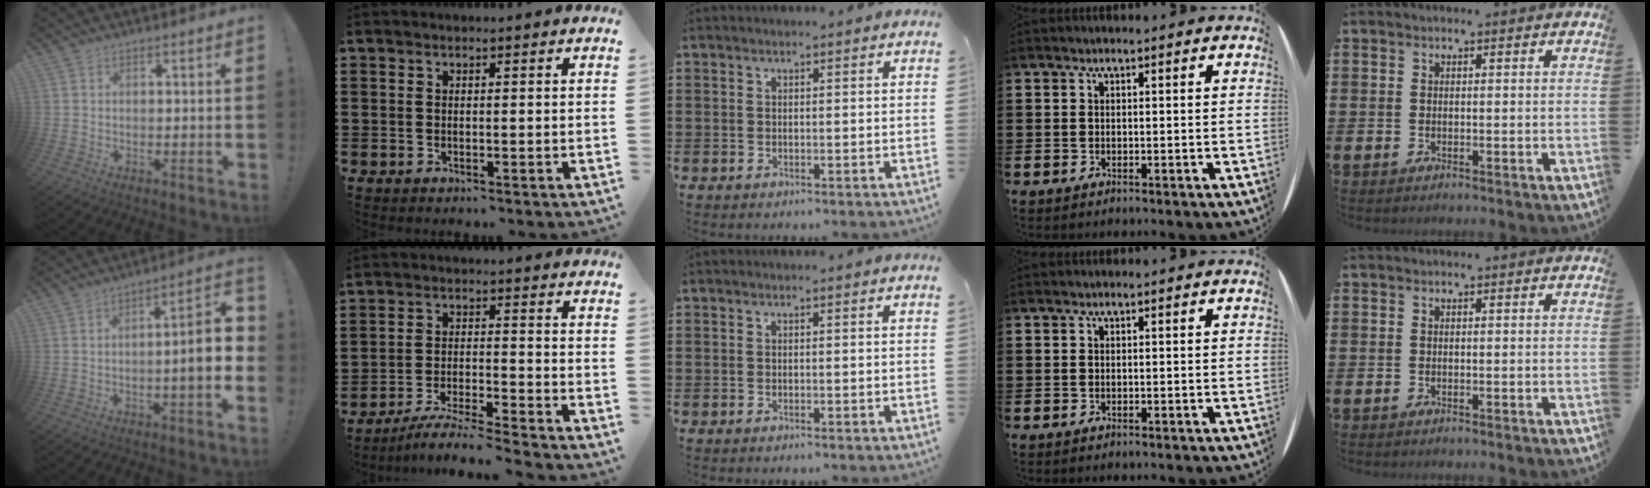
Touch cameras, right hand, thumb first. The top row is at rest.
{"thumb": {"total": 9.1, "force": [-1.8, 1.0, 8.9], "torque": [-0.126, -0.002, -0.036]}, "index": {"total": 5.5, "force": [-5.2, -0.4, 1.8], "torque": [-0.038, -0.012, -0.103]}}